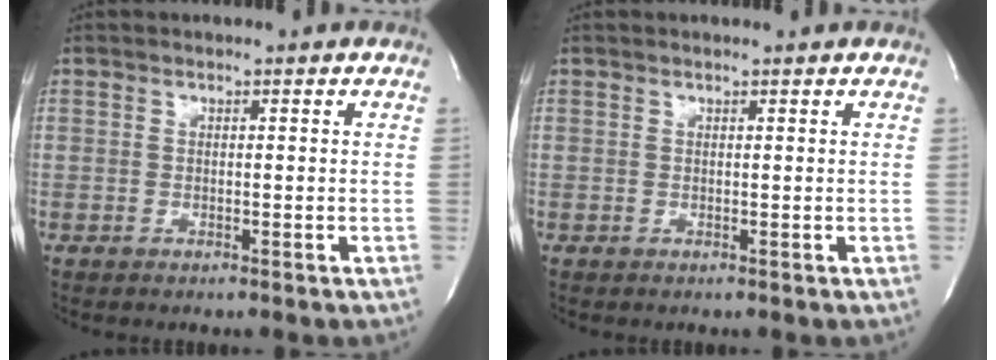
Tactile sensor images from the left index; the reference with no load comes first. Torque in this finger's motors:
{"motor_torque": [0.13, -0.08, -0.03, -0.01]}